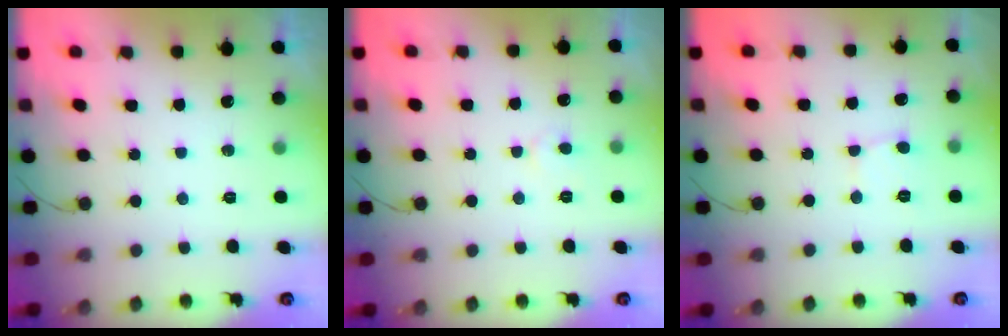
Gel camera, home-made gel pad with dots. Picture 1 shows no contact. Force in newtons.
{"total": 4.0, "press": 3.9, "slide": 0.2}
{"total": 3.3, "press": 3.3, "slide": 0.2}